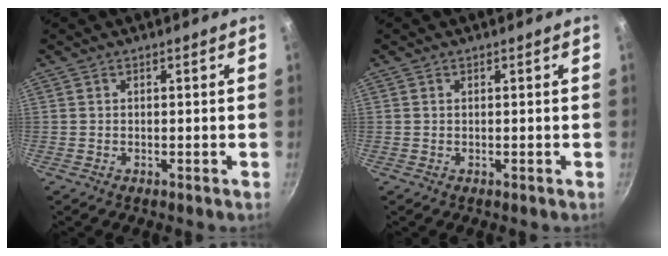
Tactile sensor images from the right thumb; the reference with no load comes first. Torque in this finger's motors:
{"motor_torque": [-0.02, -0.02, -0.31, -0.01, -0.03]}